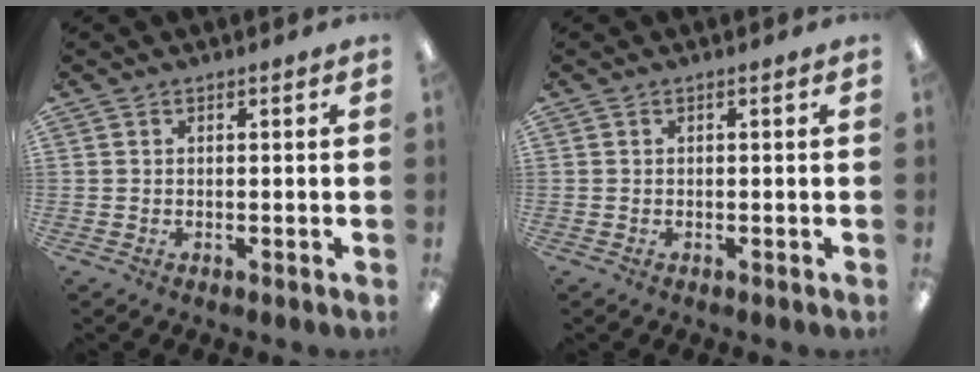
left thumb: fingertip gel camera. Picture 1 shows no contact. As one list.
[{"total": 0.0}]